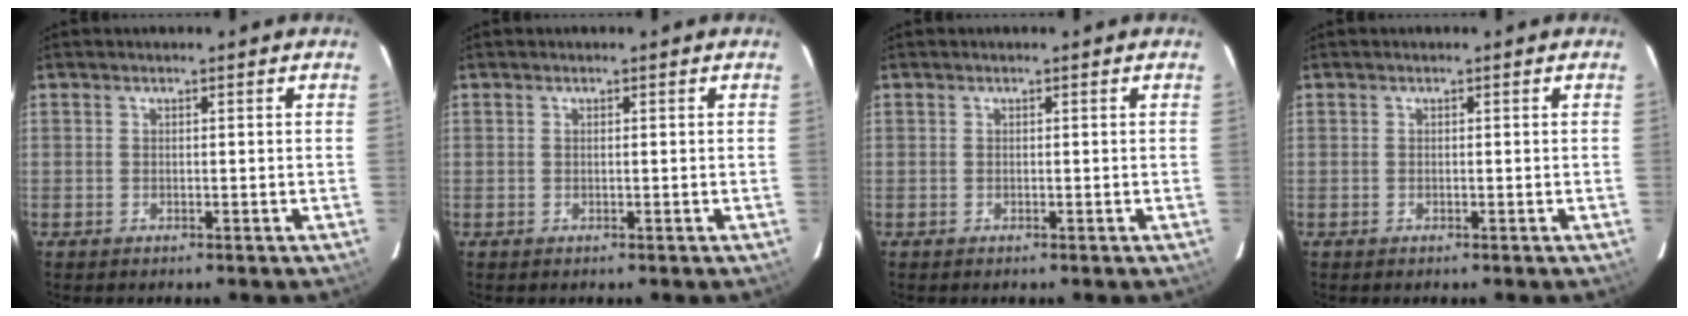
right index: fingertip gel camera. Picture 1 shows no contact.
{"total": 0.0}
{"total": 0.0}
{"total": 0.0}